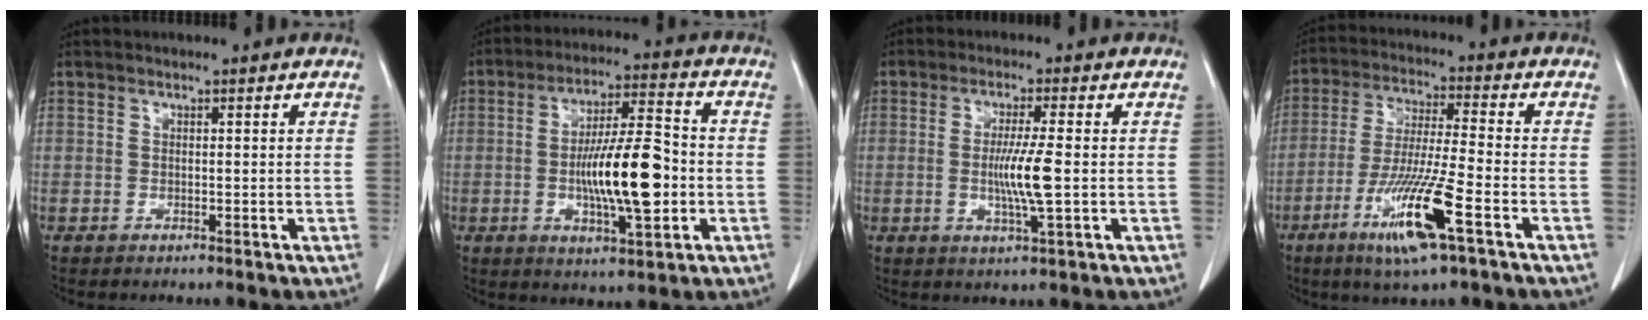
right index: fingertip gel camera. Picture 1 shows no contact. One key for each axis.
{"total": 13.4, "fx": -2.1, "fy": 2.6, "fz": 12.9, "tx": -0.228, "ty": 0.002, "tz": -0.033}
{"total": 6.3, "fx": -0.6, "fy": -0.3, "fz": 6.3, "tx": -0.119, "ty": -0.014, "tz": -0.011}
{"total": 12.7, "fx": -5.9, "fy": 0.1, "fz": 11.2, "tx": -0.224, "ty": -0.026, "tz": -0.109}